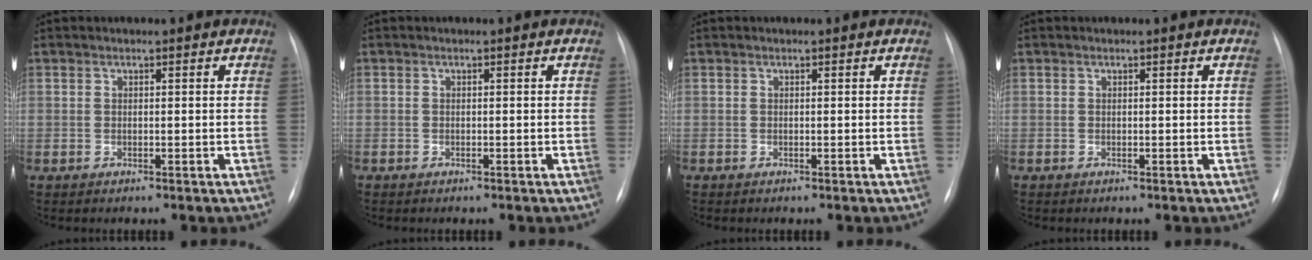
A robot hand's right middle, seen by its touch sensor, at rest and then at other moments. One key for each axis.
{"total": 0.0}
{"total": 0.0}
{"total": 0.0}